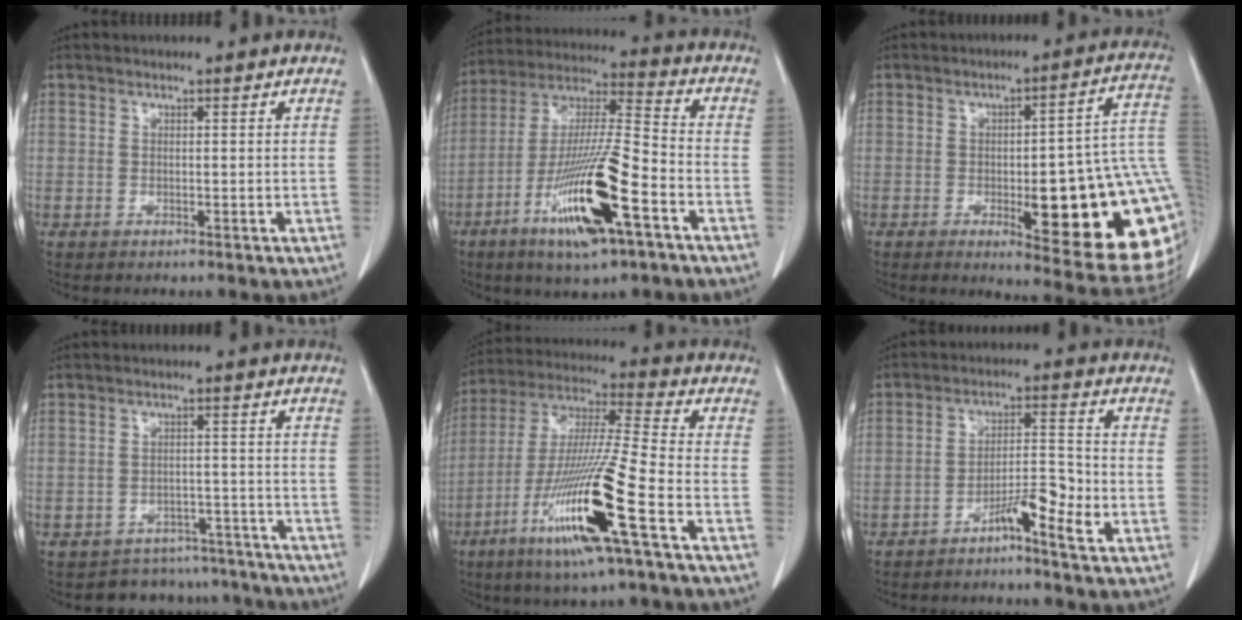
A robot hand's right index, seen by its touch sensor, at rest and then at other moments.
{"total": 18.0, "force": [-8.1, 2.1, 16.0], "torque": [-0.324, -0.023, -0.145]}
{"total": 23.3, "force": [-3.8, 4.6, 22.5], "torque": [-0.185, 0.009, -0.038]}
{"total": 9.7, "force": [-8.9, 3.8, -0.7], "torque": [0.026, 0.036, -0.104]}
{"total": 17.9, "force": [-7.8, -0.5, 16.1], "torque": [-0.340, -0.031, -0.151]}
{"total": 5.6, "force": [-3.3, 0.4, 4.6], "torque": [-0.075, 0.011, -0.058]}